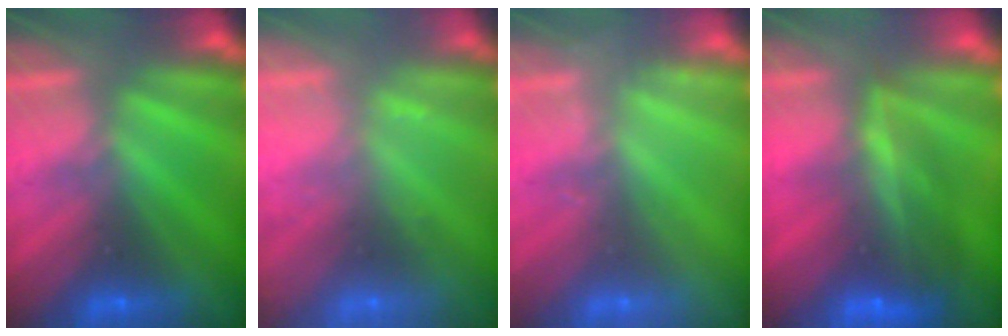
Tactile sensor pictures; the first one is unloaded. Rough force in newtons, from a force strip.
{"total": 7.0}
{"total": 2.3}
{"total": 5.6}